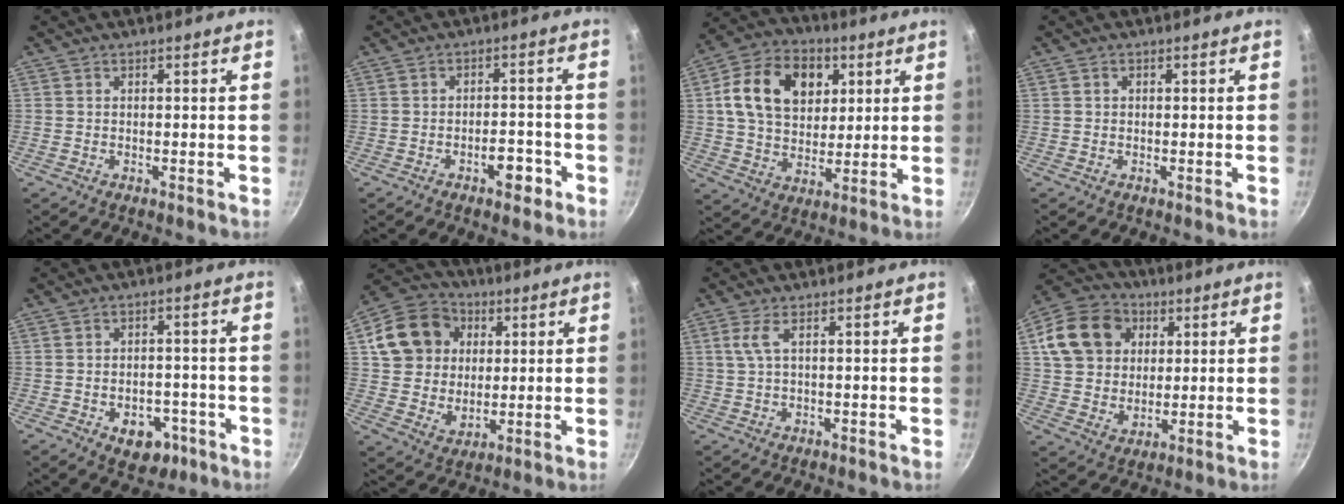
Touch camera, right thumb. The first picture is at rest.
{"total": 5.0, "force": [-2.6, 2.4, 3.5], "torque": [-0.027, 0.024, -0.035]}
{"total": 16.9, "force": [4.8, 12.2, 10.6], "torque": [-0.154, 0.000, 0.071]}
{"total": 0.6, "force": [0.0, 0.5, 0.2], "torque": [-0.004, 0.003, 0.000]}
{"total": 8.1, "force": [-3.4, 5.5, 4.9], "torque": [-0.037, 0.019, -0.038]}
{"total": 15.1, "force": [4.0, 12.8, 7.1], "torque": [-0.105, 0.005, 0.066]}
{"total": 2.9, "force": [0.6, 0.6, 2.7], "torque": [-0.064, 0.003, 0.016]}
{"total": 15.3, "force": [4.8, 12.3, 7.7], "torque": [-0.126, 0.007, 0.078]}